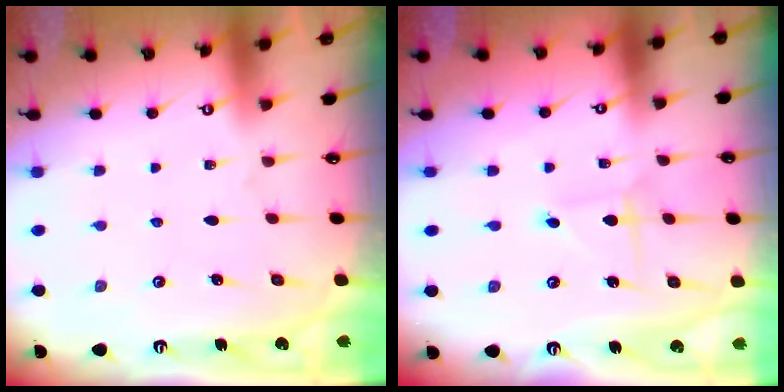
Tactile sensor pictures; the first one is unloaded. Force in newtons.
{"total": 2.2, "press": 2.1, "slide": 0.3}